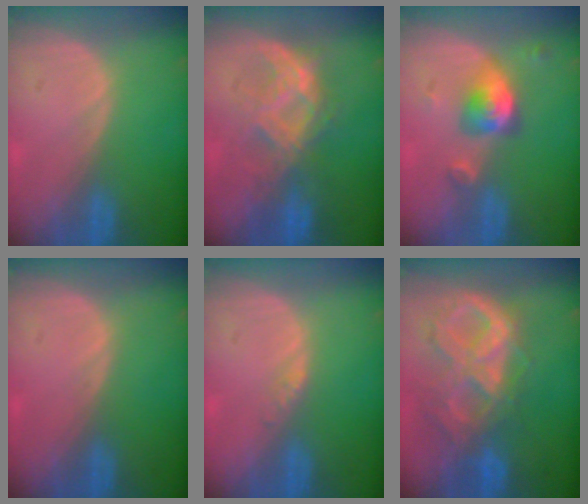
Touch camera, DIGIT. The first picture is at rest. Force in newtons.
{"total": 7.4, "press": 7.4, "slide": 0.2}
{"total": 5.0, "press": 4.9, "slide": 0.4}
{"total": 0.0}
{"total": 1.1, "press": 1.1, "slide": 0.1}
{"total": 10.5, "press": 8.8, "slide": 5.7}